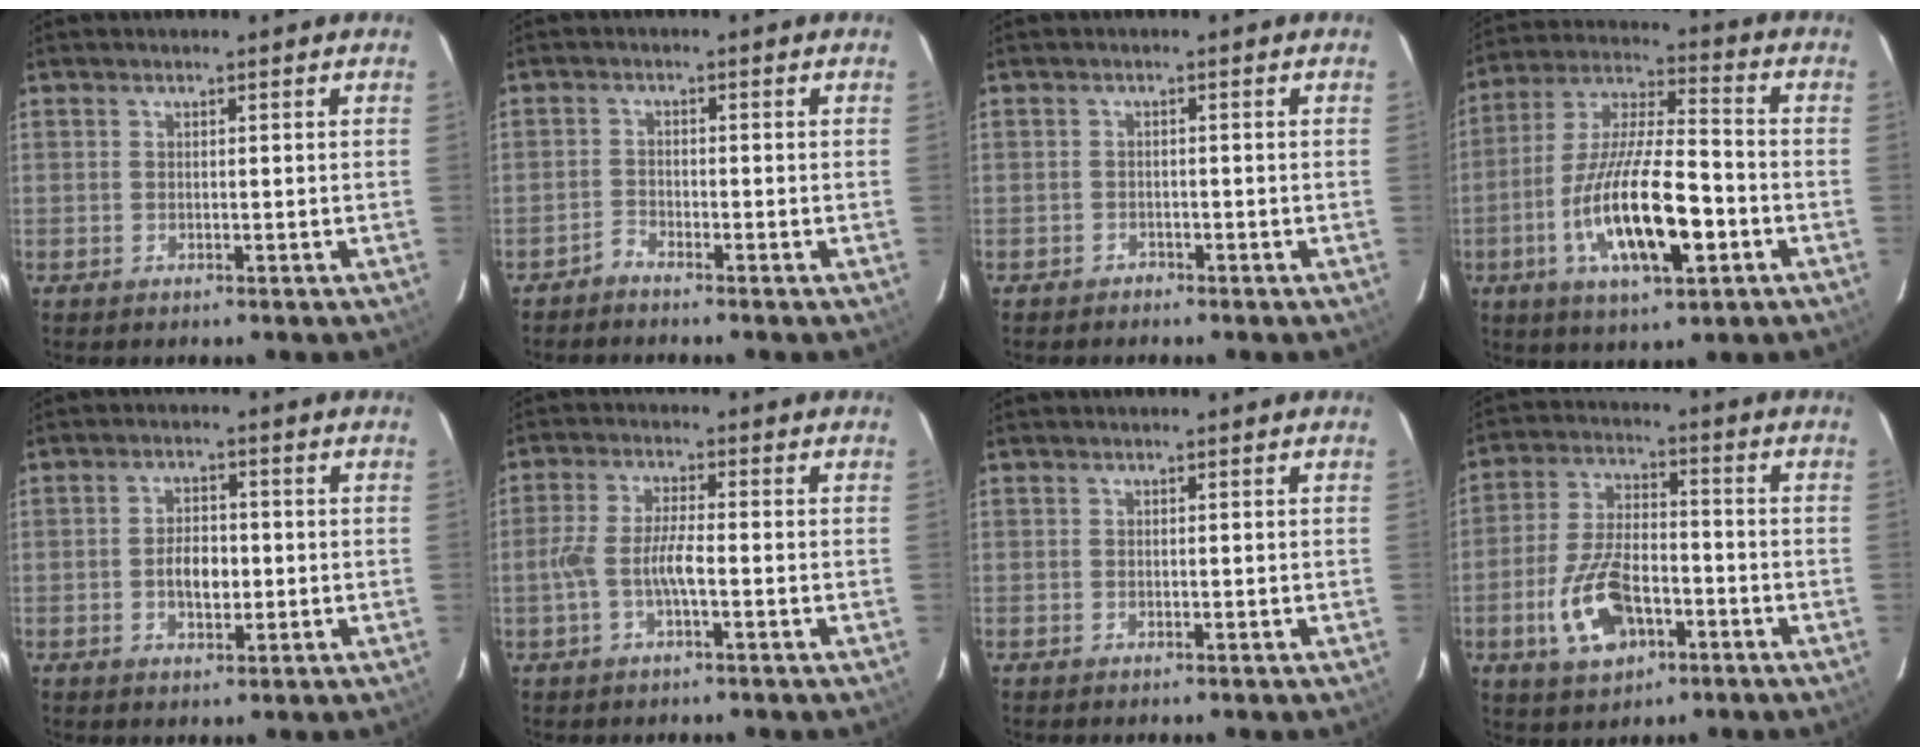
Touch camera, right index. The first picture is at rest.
{"total": 1.5, "force": [-1.5, 0.1, 0.1], "torque": [-0.005, 0.002, -0.035]}
{"total": 1.4, "force": [-1.2, 0.7, -0.1], "torque": [-0.003, 0.007, -0.020]}
{"total": 18.1, "force": [-5.9, 5.2, 16.3], "torque": [-0.320, -0.010, -0.106]}
{"total": 4.9, "force": [-0.8, 2.8, 3.9], "torque": [-0.072, 0.005, -0.010]}
{"total": 6.0, "force": [-1.8, 1.0, 5.6], "torque": [-0.120, 0.003, -0.034]}
{"total": 0.0}
{"total": 13.0, "force": [-5.1, 6.9, 9.7], "torque": [-0.205, 0.003, -0.084]}